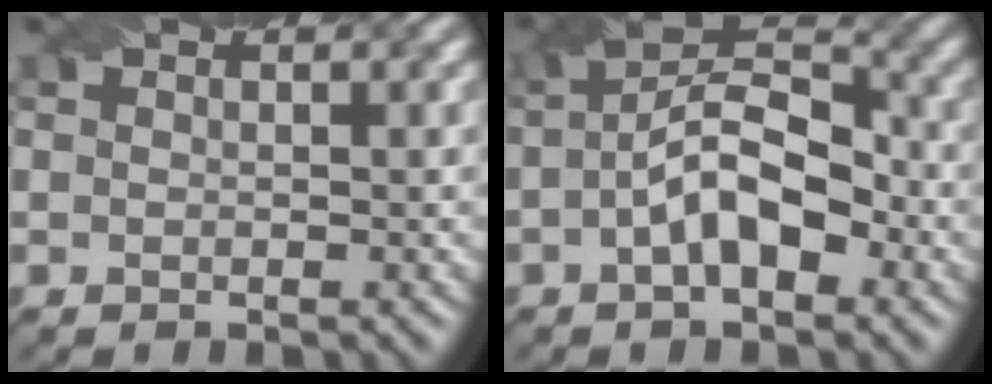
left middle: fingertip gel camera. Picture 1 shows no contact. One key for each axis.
{"total": 6.9, "fx": -1.4, "fy": 3.2, "fz": 5.9, "tx": -0.103, "ty": 0.014, "tz": -0.029}